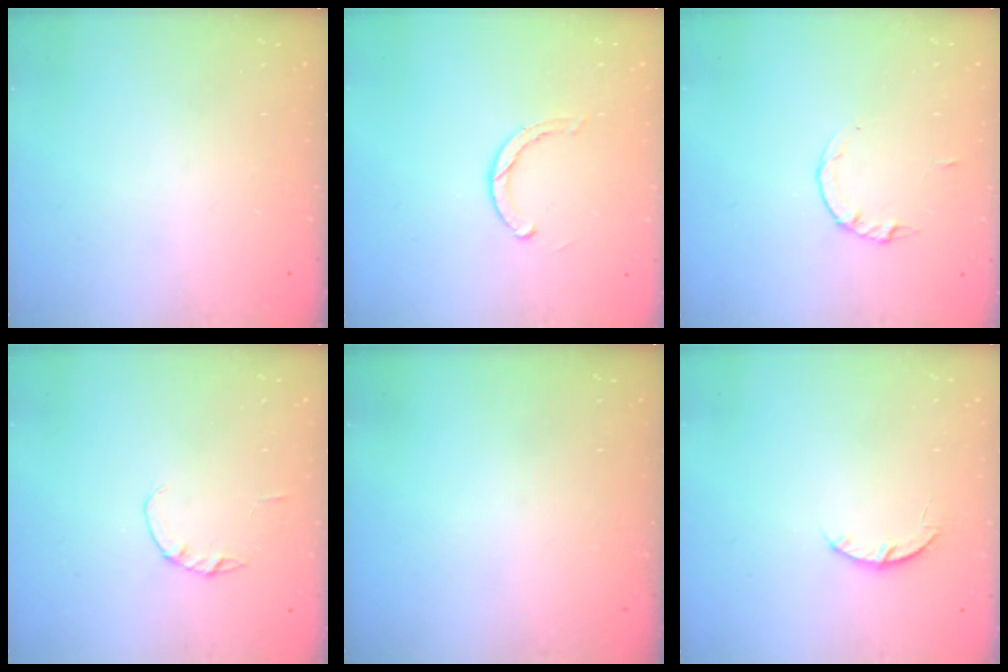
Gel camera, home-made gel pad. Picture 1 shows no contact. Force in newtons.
{"total": 2.8, "press": 2.7, "slide": 0.3}
{"total": 2.2, "press": 2.1, "slide": 0.3}
{"total": 1.0, "press": 1.0, "slide": 0.2}
{"total": 0.0}
{"total": 4.0, "press": 4.0, "slide": 0.5}